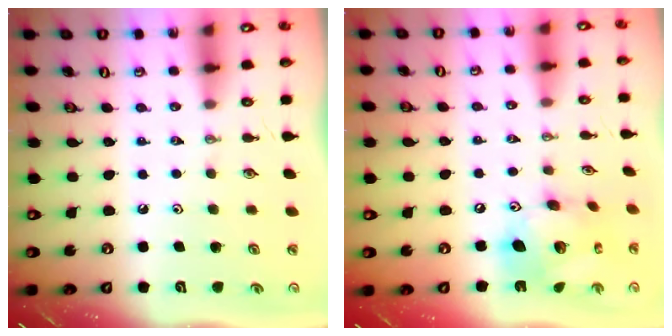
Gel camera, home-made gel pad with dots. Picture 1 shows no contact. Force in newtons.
{"total": 16.5, "press": 16.4, "slide": 1.8}